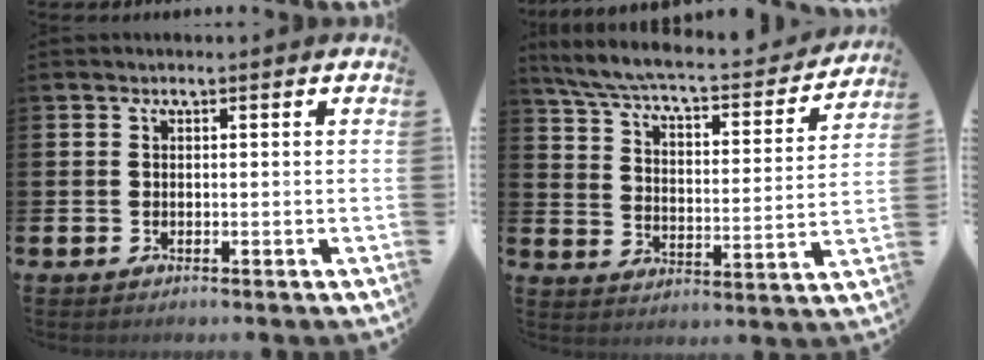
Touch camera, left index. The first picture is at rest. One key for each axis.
{"total": 6.5, "fx": 5.9, "fy": 1.1, "fz": 2.5, "tx": -0.077, "ty": -0.045, "tz": 0.094}